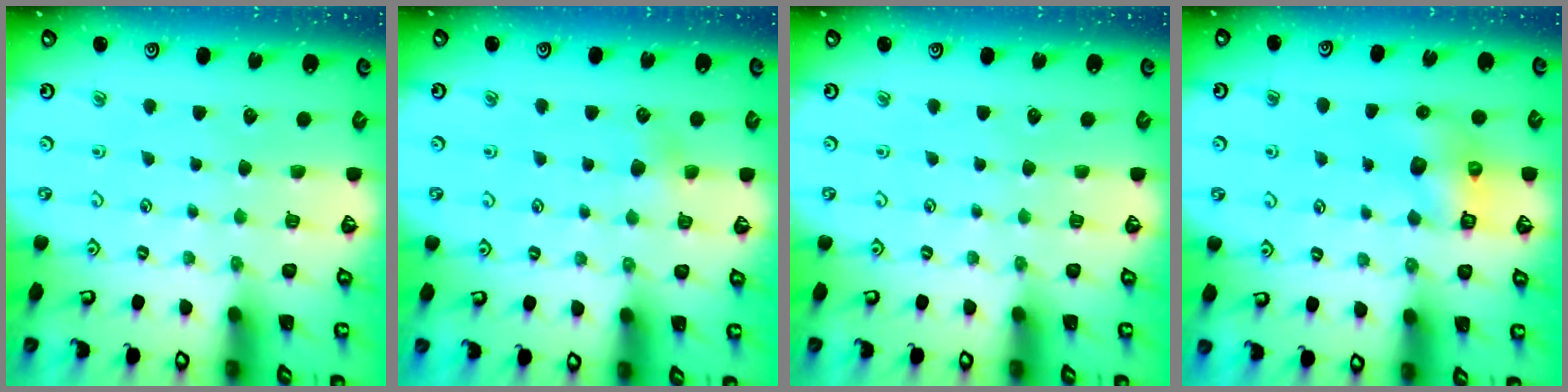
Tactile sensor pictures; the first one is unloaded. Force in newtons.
{"total": 2.9, "press": 2.9, "slide": 0.3}
{"total": 0.0}
{"total": 6.7, "press": 6.7, "slide": 0.9}